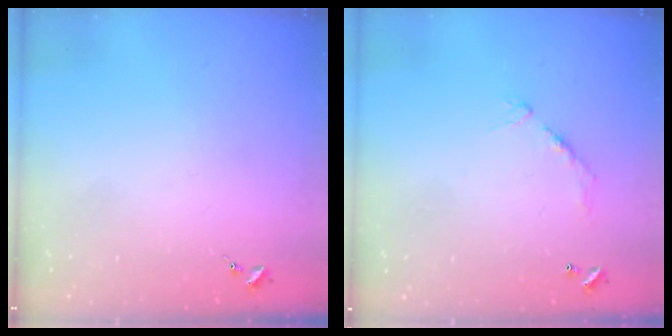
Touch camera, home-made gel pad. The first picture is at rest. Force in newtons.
{"total": 9.1, "press": 9.1, "slide": 0.8}